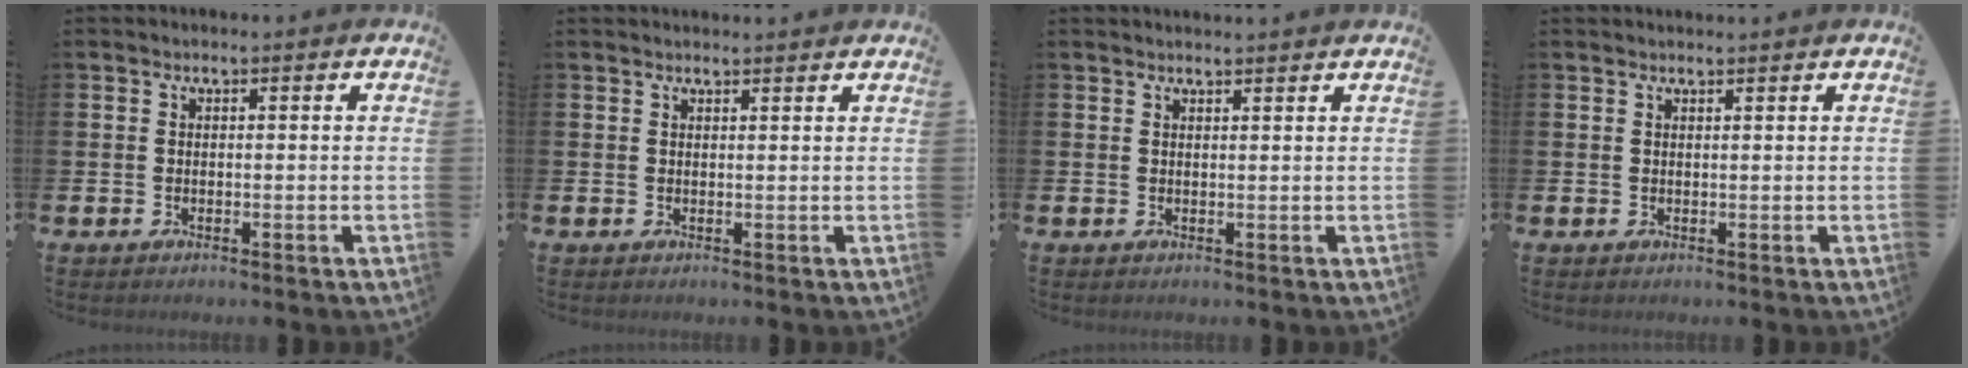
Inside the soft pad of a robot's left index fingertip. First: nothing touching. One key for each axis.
{"total": 1.1, "fx": 1.1, "fy": -0.1, "fz": 0.0, "tx": 0.008, "ty": -0.006, "tz": 0.019}
{"total": 1.1, "fx": 1.1, "fy": -0.2, "fz": 0.0, "tx": 0.009, "ty": -0.009, "tz": 0.019}
{"total": 0.7, "fx": 0.7, "fy": -0.1, "fz": 0.0, "tx": 0.001, "ty": -0.002, "tz": 0.013}